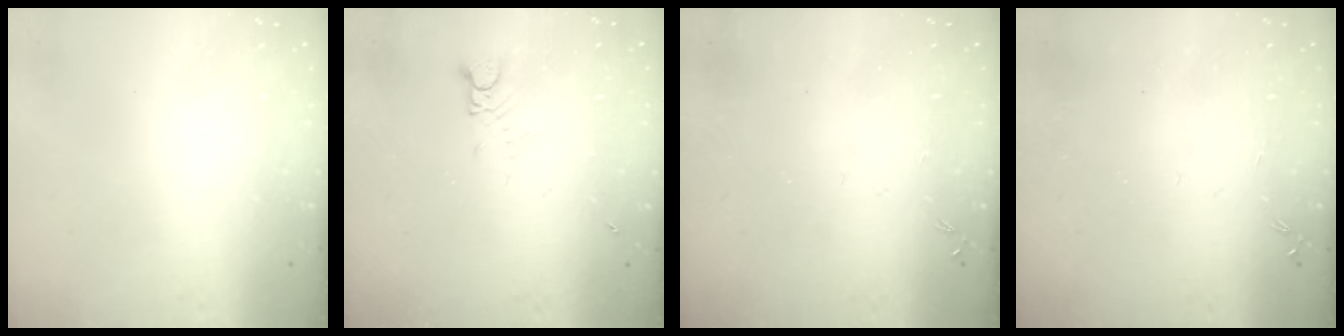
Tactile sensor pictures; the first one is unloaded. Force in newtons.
{"total": 3.0, "press": 2.9, "slide": 0.3}
{"total": 0.0}
{"total": 0.0}